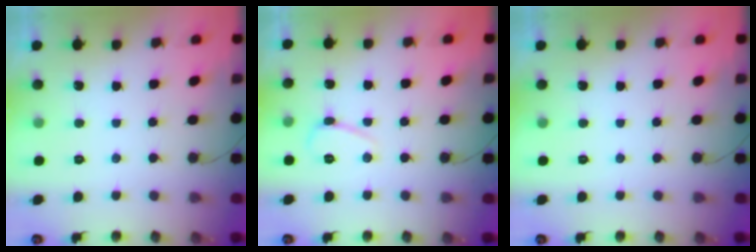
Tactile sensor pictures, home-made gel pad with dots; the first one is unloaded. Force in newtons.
{"total": 5.6, "press": 5.6, "slide": 0.6}
{"total": 0.0}